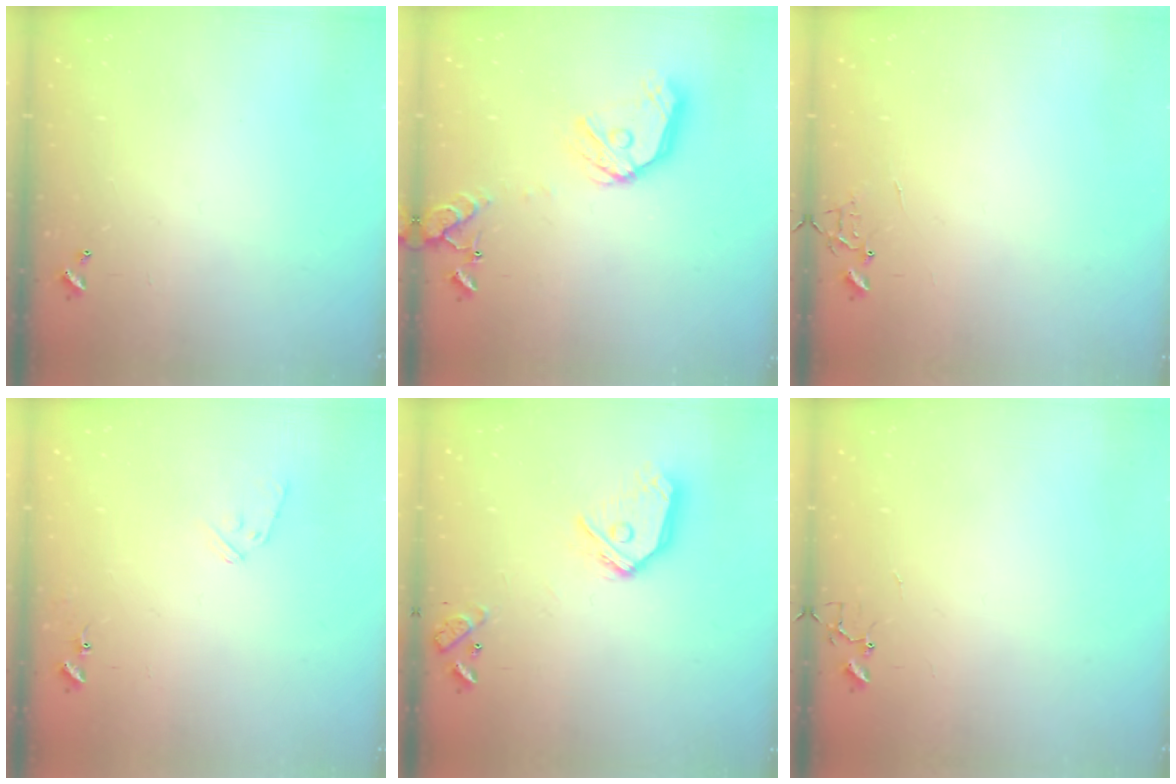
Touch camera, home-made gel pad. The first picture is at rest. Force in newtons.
{"total": 16.8, "press": 16.6, "slide": 2.9}
{"total": 6.4, "press": 6.4, "slide": 0.6}
{"total": 8.2, "press": 8.2, "slide": 0.3}
{"total": 15.0, "press": 14.9, "slide": 2.2}
{"total": 3.8, "press": 3.7, "slide": 0.3}